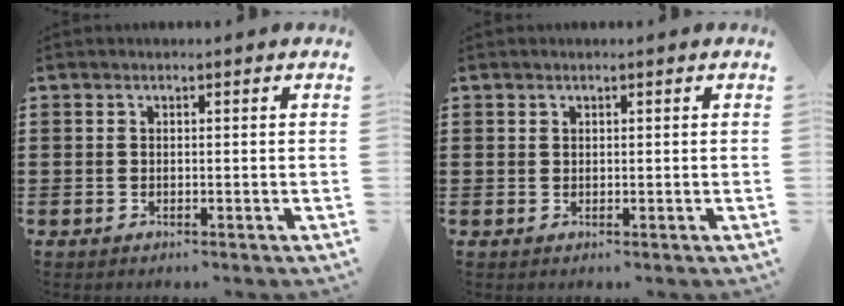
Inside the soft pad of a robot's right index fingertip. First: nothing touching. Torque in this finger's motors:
{"motor_torque": [-0.38, 0.16, -0.07, -0.01]}